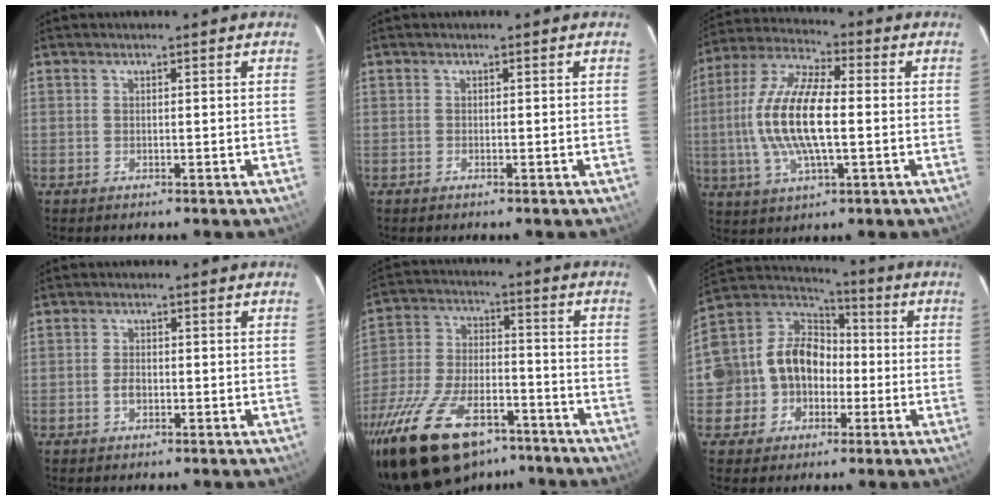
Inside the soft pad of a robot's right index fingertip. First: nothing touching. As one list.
[{"total": 0.0}, {"total": 15.7, "force": [-0.8, 5.4, 14.7], "torque": [-0.299, 0.005, -0.020]}, {"total": 2.1, "force": [-0.6, 1.4, 1.4], "torque": [-0.028, 0.002, -0.011]}, {"total": 24.1, "force": [-16.5, 11.3, 13.5], "torque": [-0.275, -0.017, -0.265]}, {"total": 16.9, "force": [-2.8, 15.4, 6.4], "torque": [-0.186, 0.055, -0.038]}]